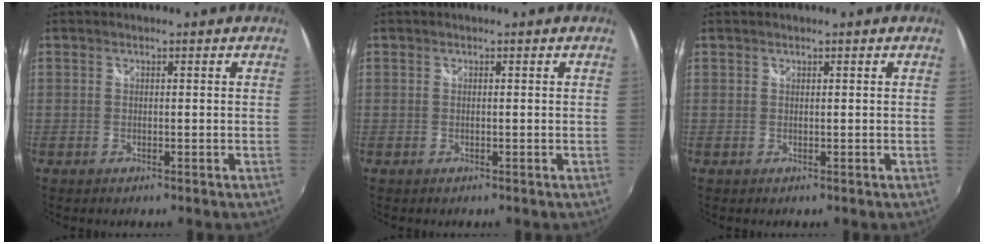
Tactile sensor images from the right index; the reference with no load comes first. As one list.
[{"total": 0.0}, {"total": 0.0}]